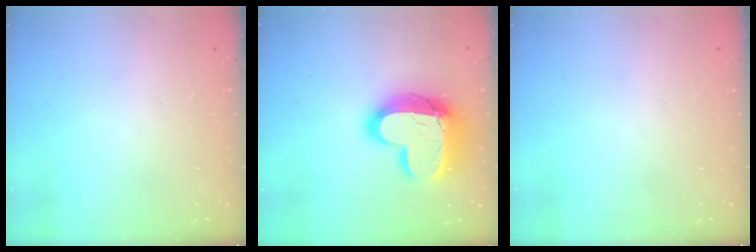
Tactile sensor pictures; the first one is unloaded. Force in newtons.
{"total": 18.9, "press": 18.8, "slide": 1.5}
{"total": 0.0}